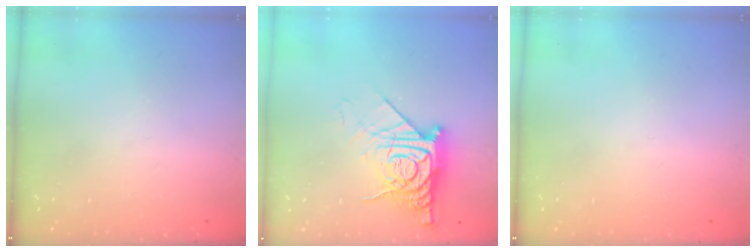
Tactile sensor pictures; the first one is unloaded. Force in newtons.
{"total": 14.3, "press": 14.2, "slide": 1.6}
{"total": 0.0}